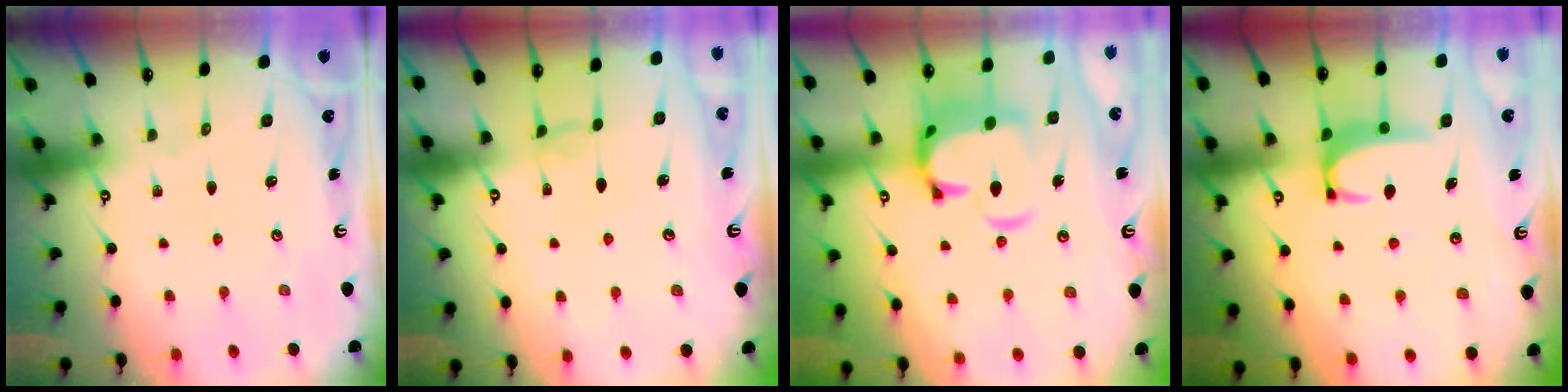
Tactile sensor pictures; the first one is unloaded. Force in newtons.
{"total": 1.5, "press": 1.4, "slide": 0.4}
{"total": 7.7, "press": 7.5, "slide": 1.8}
{"total": 2.9, "press": 2.9, "slide": 0.6}